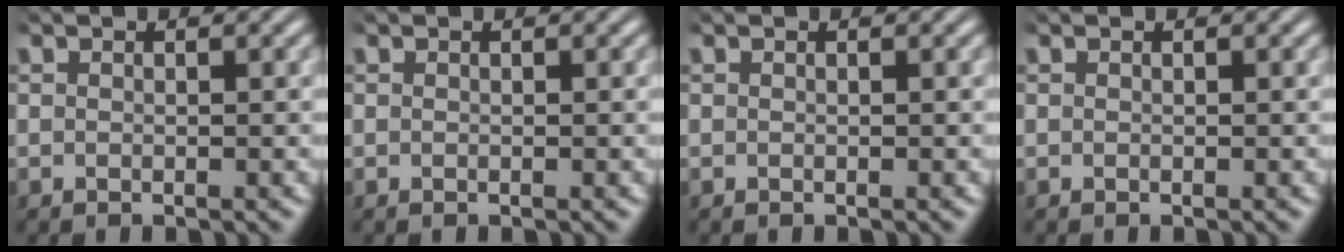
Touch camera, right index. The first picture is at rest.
{"total": 0.0}
{"total": 0.0}
{"total": 0.0}